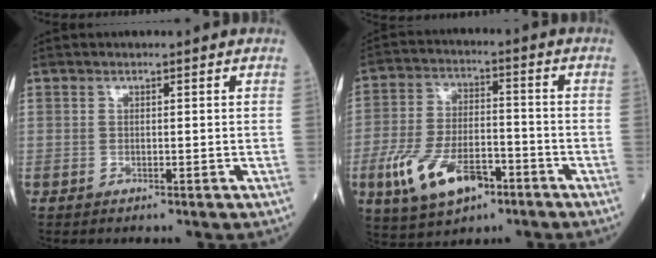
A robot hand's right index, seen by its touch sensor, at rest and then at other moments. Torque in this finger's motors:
{"motor_torque": [1.12, -1.02, 0.59, 0.13]}